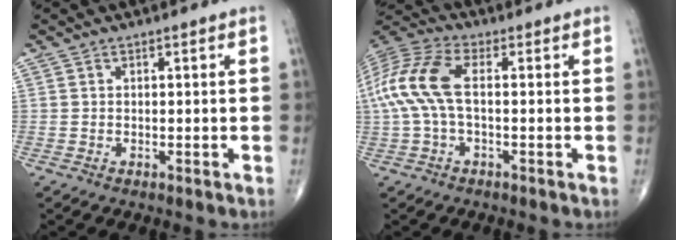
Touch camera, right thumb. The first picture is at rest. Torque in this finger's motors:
{"motor_torque": [-0.30, 0.67, 1.39, -0.16, 0.20]}